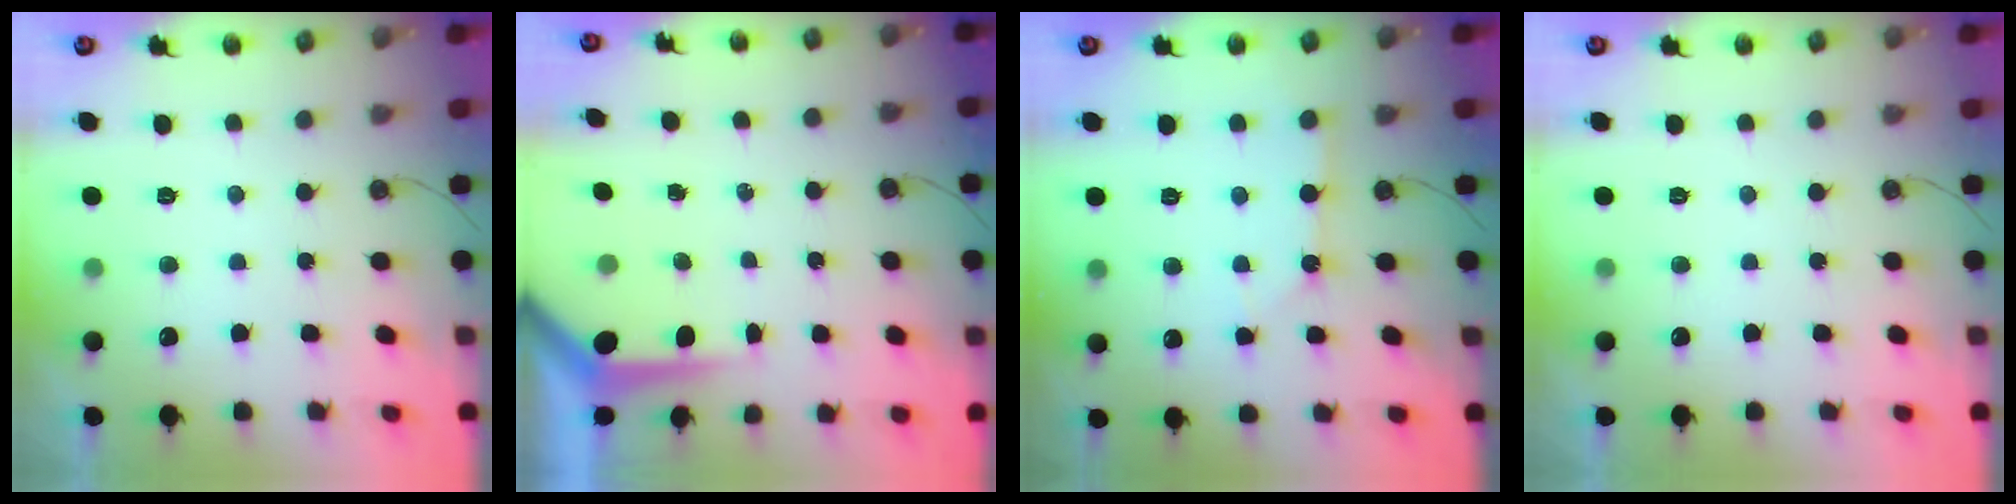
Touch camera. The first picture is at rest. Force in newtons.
{"total": 5.0, "press": 4.9, "slide": 0.5}
{"total": 2.2, "press": 2.2, "slide": 0.4}
{"total": 0.5, "press": 0.4, "slide": 0.4}